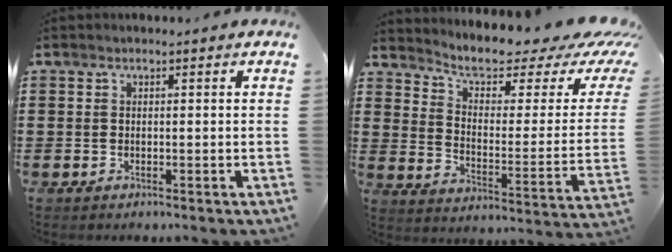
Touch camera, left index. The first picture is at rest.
{"total": 5.4, "force": [3.6, 2.2, 3.4], "torque": [-0.077, -0.027, 0.056]}